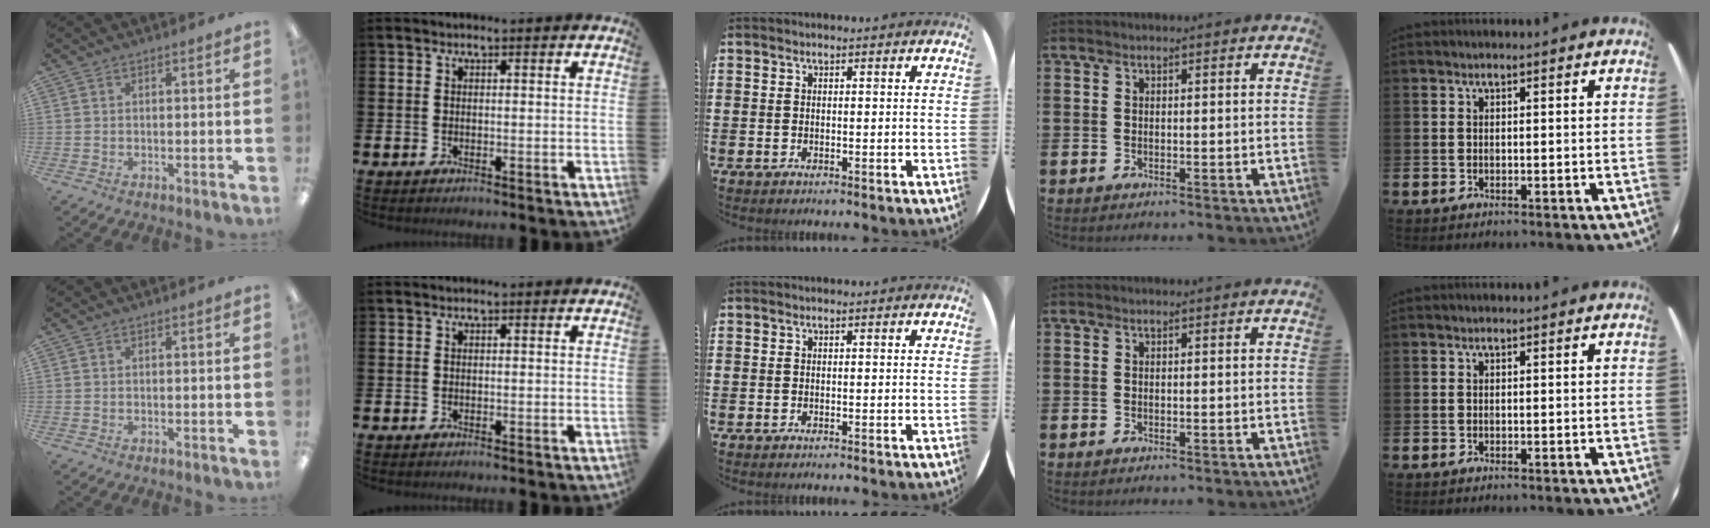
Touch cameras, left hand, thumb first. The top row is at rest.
{}